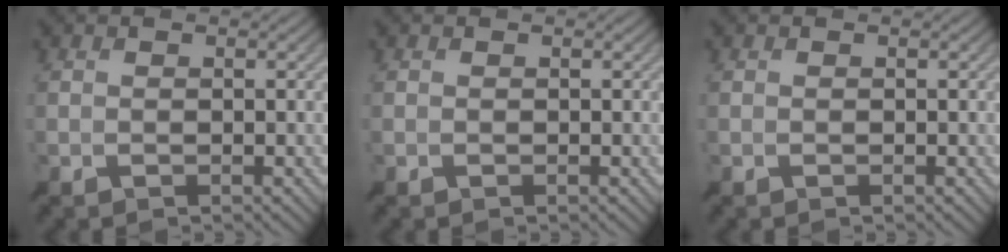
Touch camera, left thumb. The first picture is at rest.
{"total": 0.0}
{"total": 0.0}